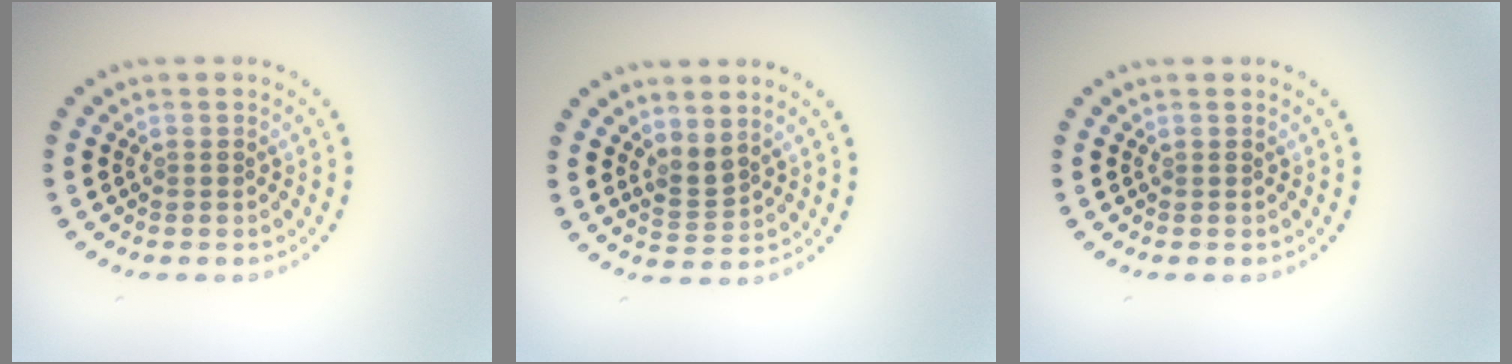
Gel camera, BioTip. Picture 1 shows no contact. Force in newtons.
{"total": 1.8, "press": 1.3, "slide": 1.3}
{"total": 0.0}